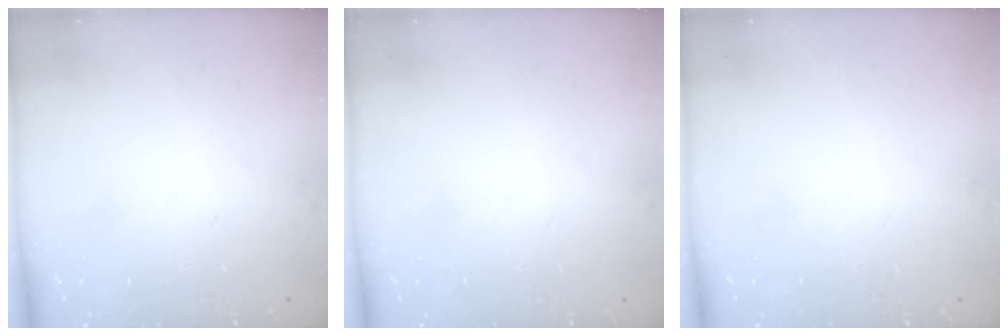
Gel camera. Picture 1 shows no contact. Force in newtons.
{"total": 0.0}
{"total": 0.0}